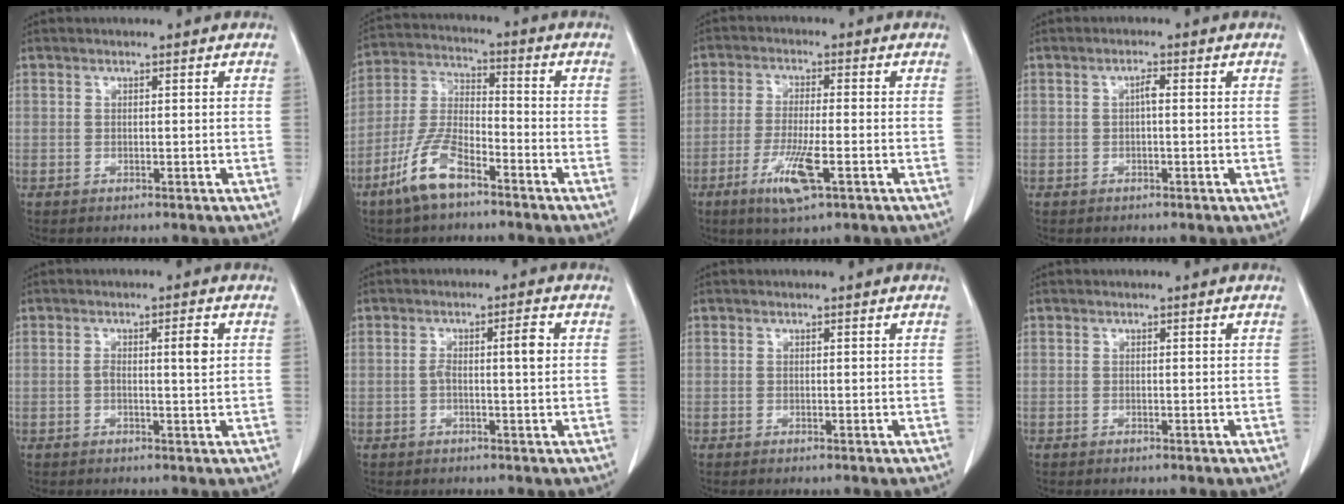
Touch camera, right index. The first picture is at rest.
{"total": 9.7, "force": [-6.2, 2.9, 6.8], "torque": [-0.155, -0.005, -0.126]}
{"total": 7.3, "force": [-3.3, 0.8, 6.4], "torque": [-0.126, -0.016, -0.057]}
{"total": 1.3, "force": [0.0, 0.3, 1.3], "torque": [-0.023, 0.004, -0.001]}
{"total": 2.9, "force": [0.3, 0.2, 2.9], "torque": [-0.050, 0.004, 0.006]}
{"total": 3.7, "force": [0.1, 0.4, 3.7], "torque": [-0.065, 0.012, 0.002]}
{"total": 0.0}
{"total": 0.0}